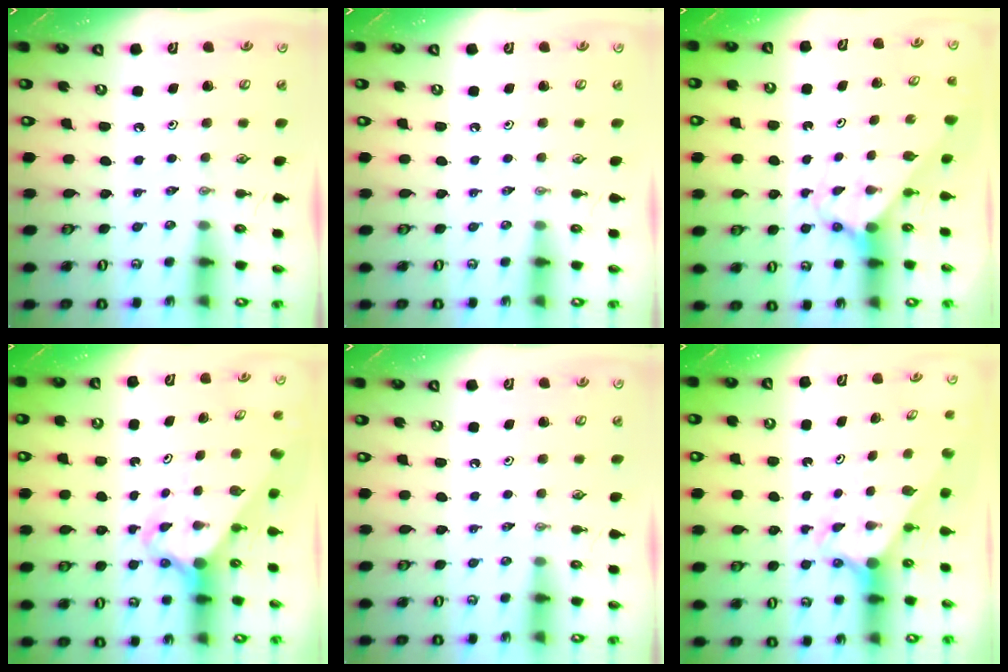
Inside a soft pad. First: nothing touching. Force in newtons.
{"total": 0.0}
{"total": 2.7, "press": 2.7, "slide": 0.2}
{"total": 3.2, "press": 3.1, "slide": 0.2}
{"total": 0.0}
{"total": 2.6, "press": 2.6, "slide": 0.2}